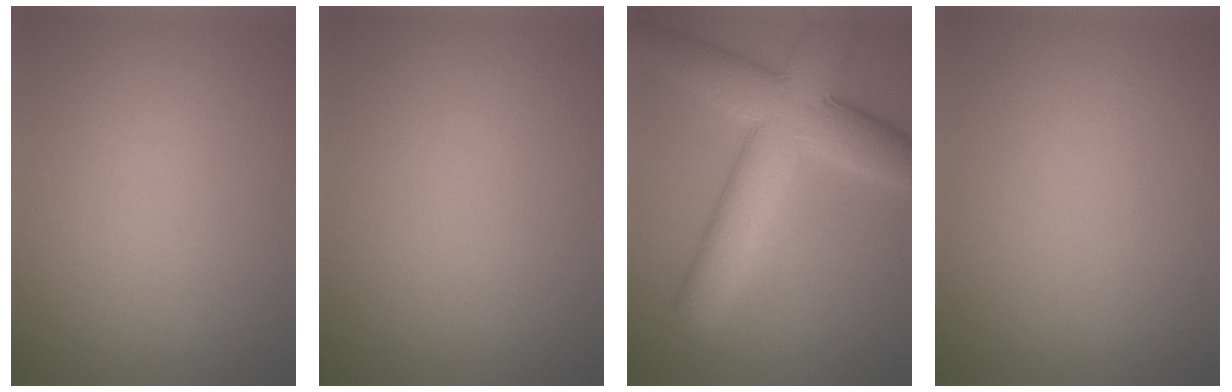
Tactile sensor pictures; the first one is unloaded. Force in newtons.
{"total": 0.0}
{"total": 10.0, "press": 10.0, "slide": 0.7}
{"total": 0.0}